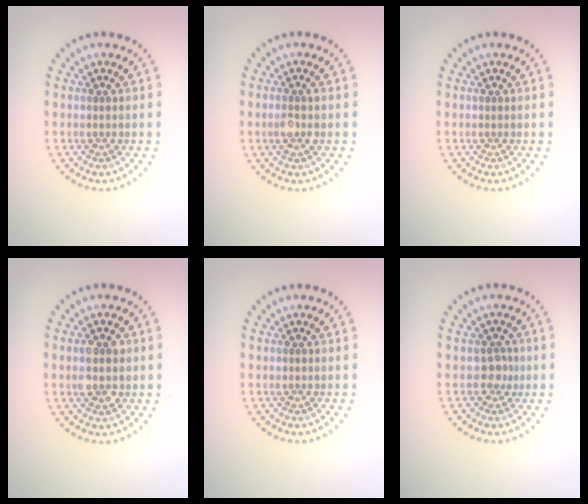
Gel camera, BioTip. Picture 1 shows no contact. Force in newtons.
{"total": 1.4, "press": 1.3, "slide": 0.7}
{"total": 0.0}
{"total": 2.9, "press": 2.9, "slide": 0.3}
{"total": 0.0}
{"total": 1.4, "press": 1.1, "slide": 0.9}